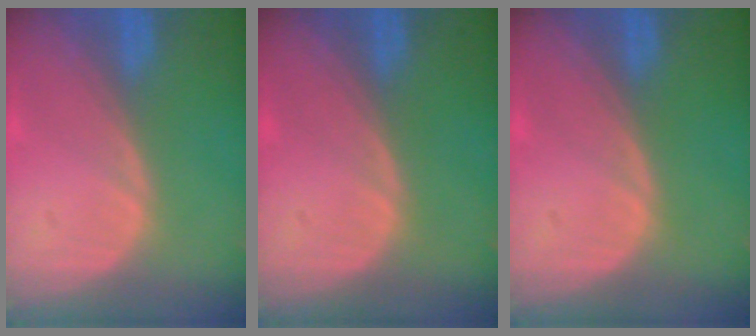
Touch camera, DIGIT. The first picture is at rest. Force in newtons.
{"total": 0.0}
{"total": 0.0}